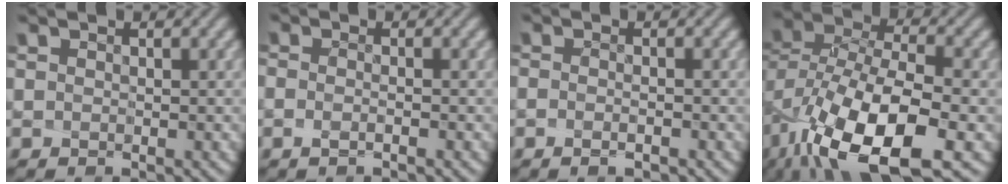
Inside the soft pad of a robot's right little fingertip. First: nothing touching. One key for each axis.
{"total": 1.7, "fx": -1.4, "fy": -1.0, "fz": -0.1, "tx": 0.006, "ty": -0.017, "tz": -0.013}
{"total": 1.7, "fx": -1.5, "fy": -0.8, "fz": 0.1, "tx": 0.003, "ty": -0.020, "tz": -0.012}
{"total": 13.6, "fx": -7.9, "fy": 4.5, "fz": 10.1, "tx": -0.188, "ty": -0.032, "tz": -0.136}